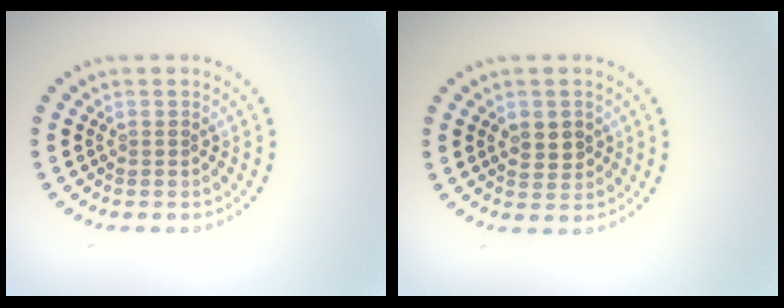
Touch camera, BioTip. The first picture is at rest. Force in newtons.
{"total": 2.1, "press": 2.0, "slide": 0.5}